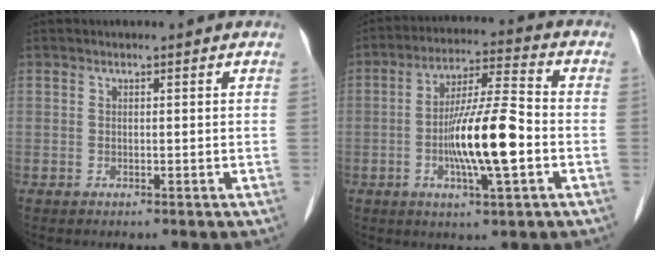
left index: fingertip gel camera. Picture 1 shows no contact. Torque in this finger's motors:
{"motor_torque": [1.85, 0.29, 0.94, 0.21]}